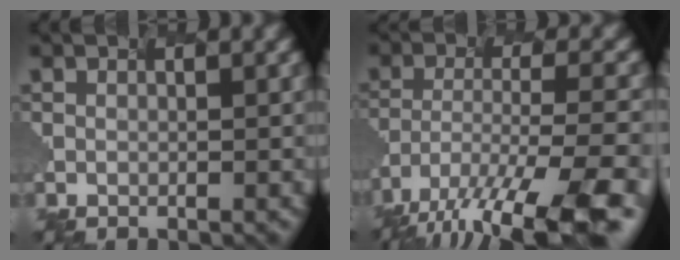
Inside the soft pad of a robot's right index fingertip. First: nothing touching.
{"total": 13.2, "force": [-9.9, 3.0, 8.2], "torque": [-0.168, -0.030, -0.141]}